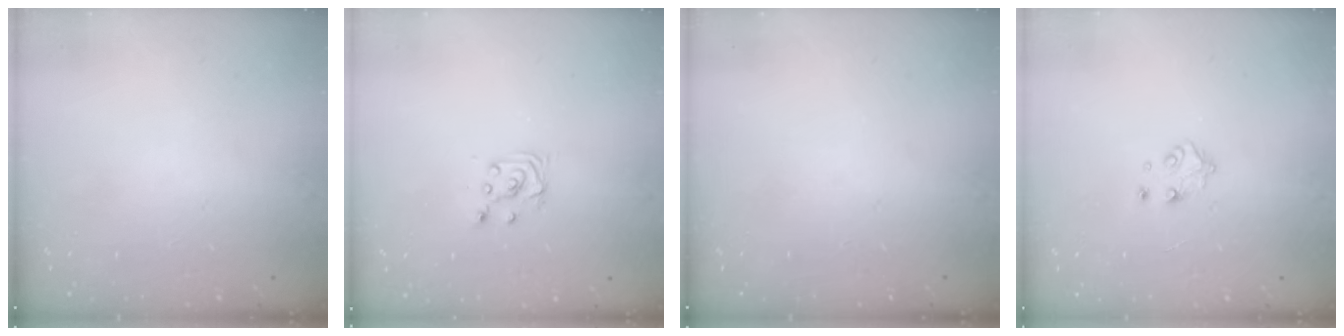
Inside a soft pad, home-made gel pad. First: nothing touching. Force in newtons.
{"total": 3.8, "press": 3.8, "slide": 0.3}
{"total": 0.0}
{"total": 5.4, "press": 5.4, "slide": 0.4}